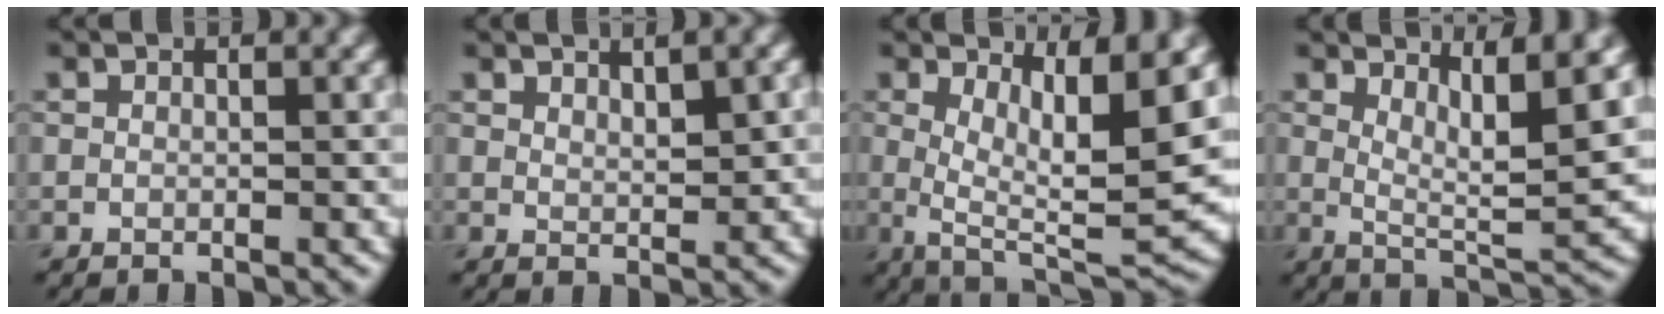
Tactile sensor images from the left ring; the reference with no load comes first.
{"total": 2.2, "force": [1.4, 0.6, 1.5], "torque": [-0.023, -0.001, 0.027]}
{"total": 9.0, "force": [1.8, 2.7, 8.4], "torque": [-0.127, -0.015, 0.034]}
{"total": 5.9, "force": [3.1, 1.3, 4.8], "torque": [-0.072, -0.011, 0.056]}